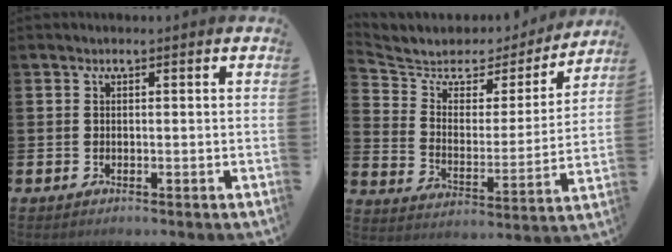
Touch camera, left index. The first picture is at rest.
{"total": 5.3, "force": [4.5, 2.7, 0.8], "torque": [-0.056, -0.034, 0.073]}